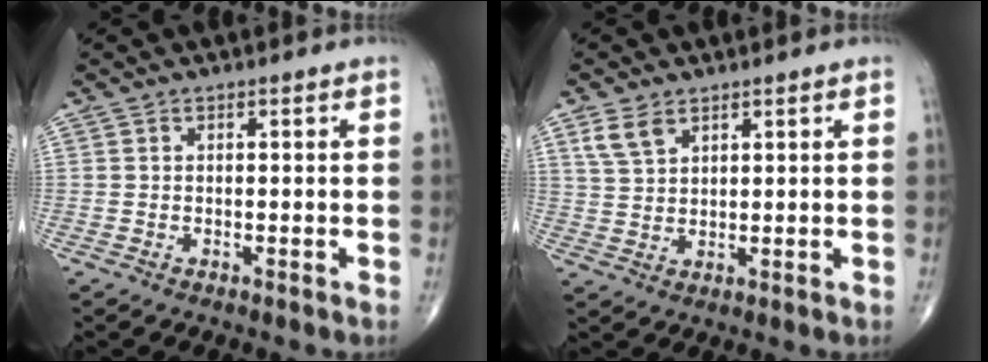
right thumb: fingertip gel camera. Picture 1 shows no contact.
{"total": 4.5, "force": [2.8, 2.5, 2.5], "torque": [-0.046, -0.008, 0.063]}